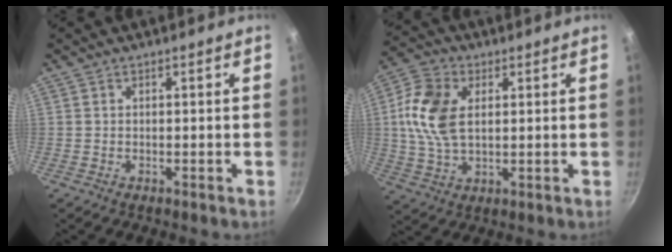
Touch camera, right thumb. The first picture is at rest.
{"total": 11.8, "force": [2.1, 7.4, 9.0], "torque": [-0.167, 0.004, 0.033]}